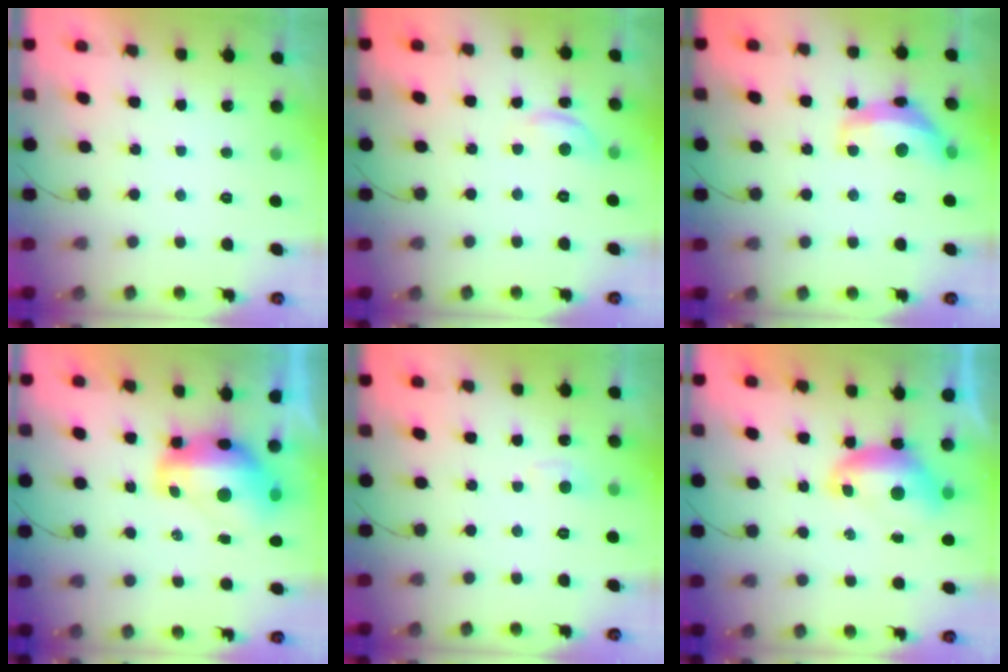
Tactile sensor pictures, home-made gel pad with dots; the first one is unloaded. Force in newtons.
{"total": 7.7, "press": 7.6, "slide": 0.6}
{"total": 14.0, "press": 14.0, "slide": 0.8}
{"total": 11.3, "press": 11.2, "slide": 1.0}
{"total": 4.5, "press": 4.4, "slide": 0.7}
{"total": 7.9, "press": 7.8, "slide": 0.9}